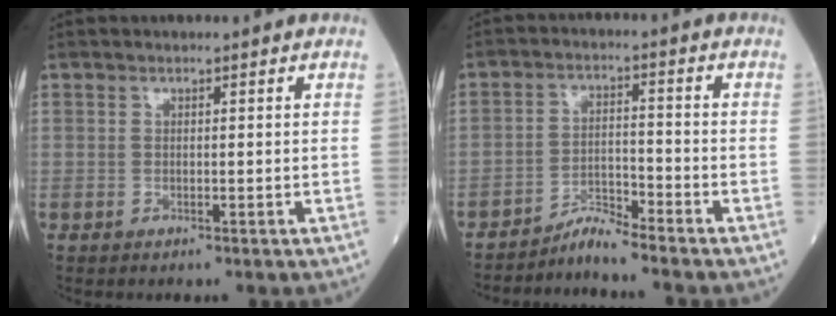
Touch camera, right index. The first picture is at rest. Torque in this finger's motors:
{"motor_torque": [-0.27, -0.21, 0.11, 0.00]}